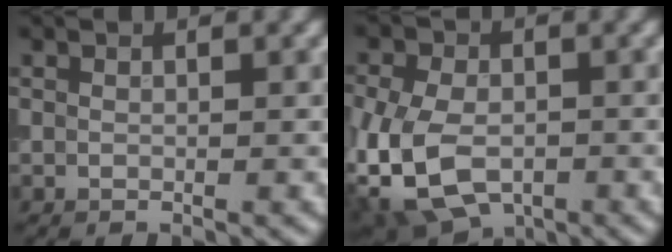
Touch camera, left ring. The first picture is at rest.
{"total": 10.9, "force": [-4.3, 7.3, 6.8], "torque": [-0.139, -0.039, -0.065]}